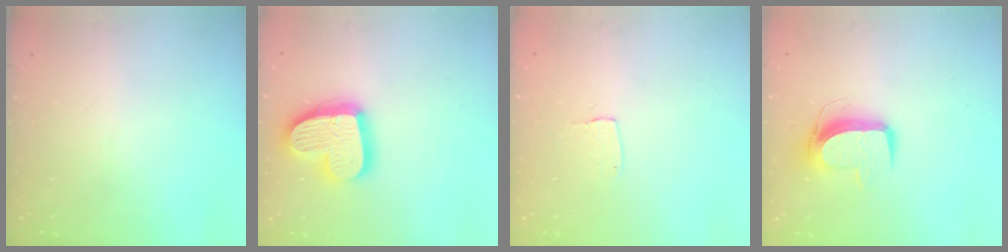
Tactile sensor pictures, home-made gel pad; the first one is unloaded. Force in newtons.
{"total": 18.7, "press": 18.7, "slide": 1.5}
{"total": 3.2, "press": 3.2, "slide": 0.2}
{"total": 9.9, "press": 9.9, "slide": 0.6}